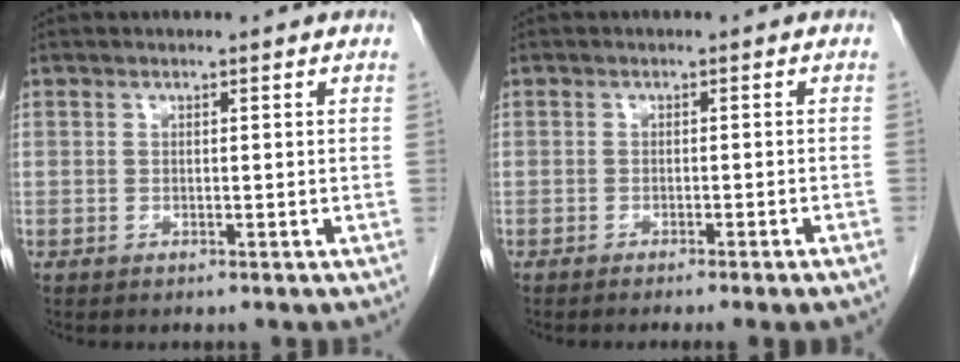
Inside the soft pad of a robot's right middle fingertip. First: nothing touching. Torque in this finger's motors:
{"motor_torque": [1.08, -1.06, 0.12, 0.06]}